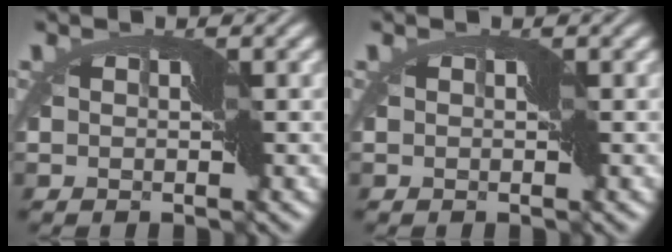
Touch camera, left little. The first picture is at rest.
{"total": 0.0}